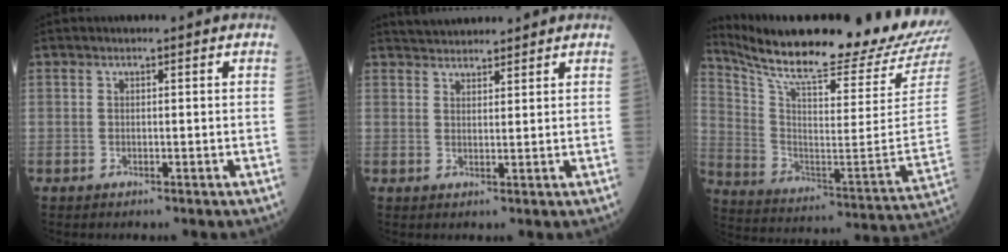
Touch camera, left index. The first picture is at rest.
{"total": 5.1, "force": [5.0, 0.8, 0.9], "torque": [-0.015, 0.027, 0.079]}
{"total": 27.2, "force": [24.4, 1.1, 11.9], "torque": [-0.218, -0.094, 0.350]}